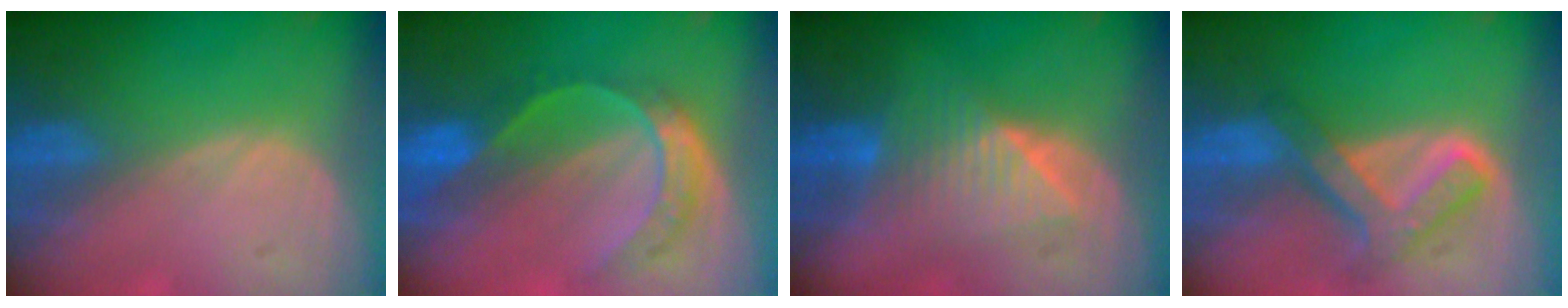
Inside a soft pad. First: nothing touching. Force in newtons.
{"total": 7.7, "press": 6.4, "slide": 4.4}
{"total": 6.4, "press": 6.4, "slide": 0.3}
{"total": 7.7, "press": 6.5, "slide": 4.2}